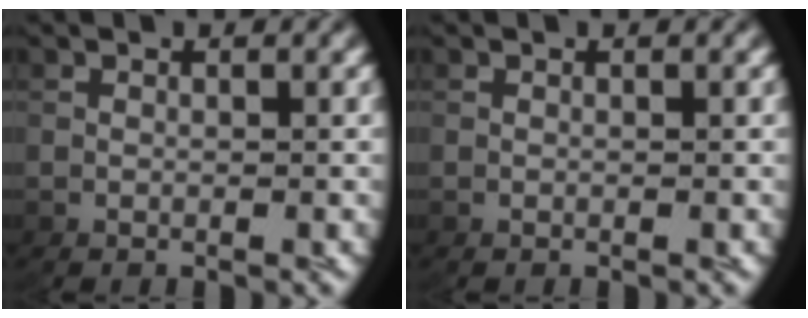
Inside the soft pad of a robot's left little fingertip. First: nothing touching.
{"total": 0.0}